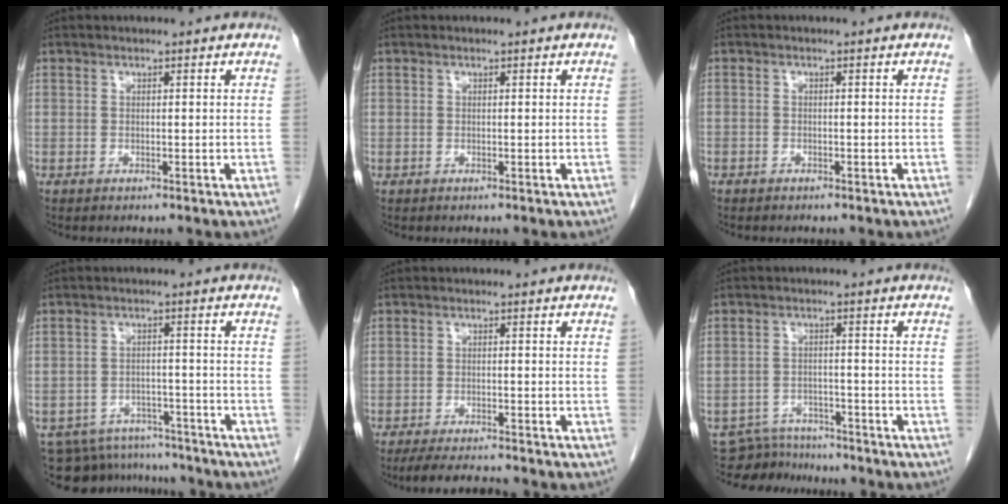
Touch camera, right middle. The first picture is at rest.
{"total": 0.0}
{"total": 0.9, "force": [-0.7, 0.6, 0.1], "torque": [-0.007, 0.002, -0.012]}
{"total": 11.7, "force": [-10.9, 3.9, 1.2], "torque": [-0.020, 0.015, -0.142]}
{"total": 5.1, "force": [-4.7, 0.4, 1.9], "torque": [-0.030, -0.016, -0.078]}
{"total": 6.8, "force": [-6.5, 2.1, -0.2], "torque": [0.004, 0.005, -0.101]}